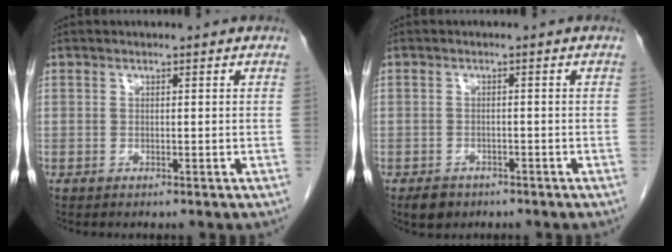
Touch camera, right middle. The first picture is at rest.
{"total": 2.8, "force": [-2.0, 1.8, 0.8], "torque": [-0.017, 0.001, -0.026]}